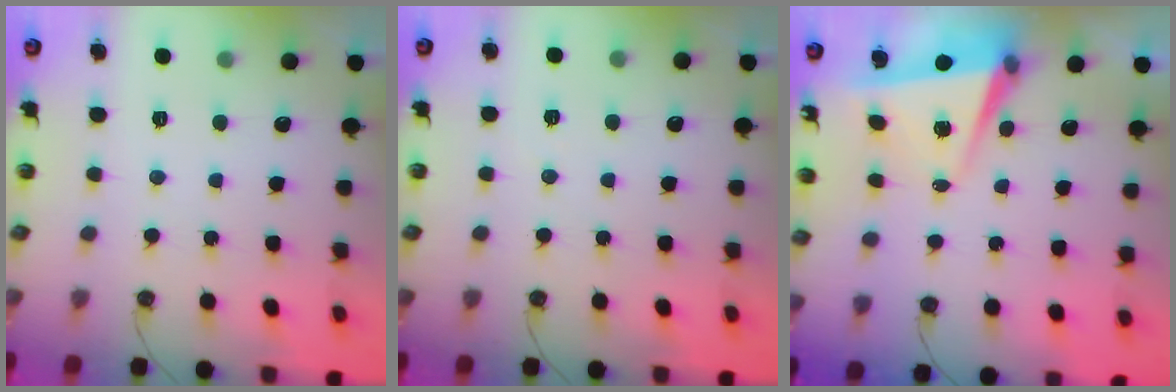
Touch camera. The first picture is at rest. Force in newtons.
{"total": 4.8, "press": 2.1, "slide": 4.3}
{"total": 5.5, "press": 5.2, "slide": 1.6}